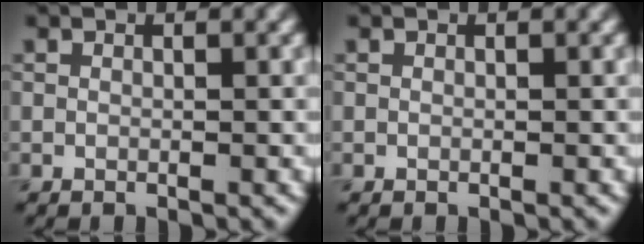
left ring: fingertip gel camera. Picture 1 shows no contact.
{"total": 0.0}